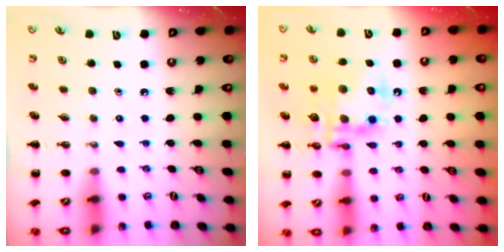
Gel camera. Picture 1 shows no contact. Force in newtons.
{"total": 15.2, "press": 14.7, "slide": 3.8}